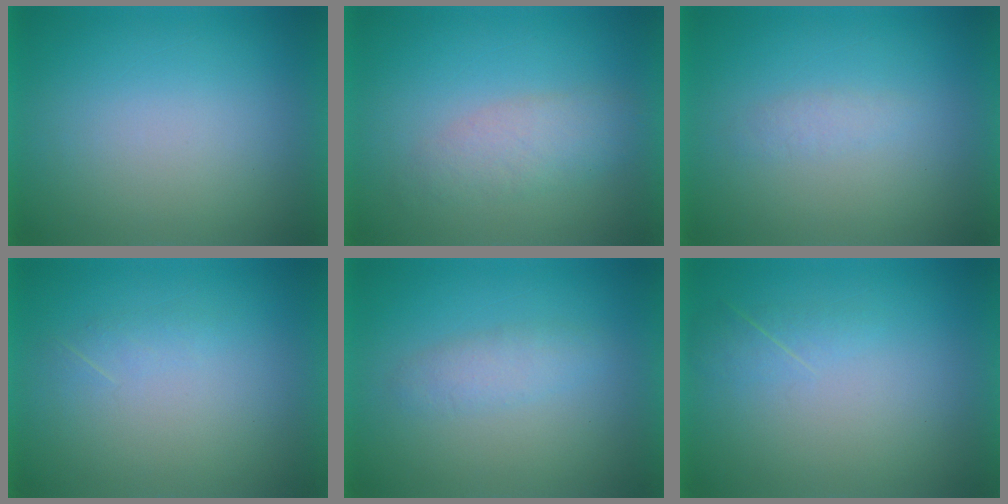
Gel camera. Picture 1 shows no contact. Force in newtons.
{"total": 2.9}
{"total": 1.3}
{"total": 1.3}
{"total": 2.3}
{"total": 1.9}